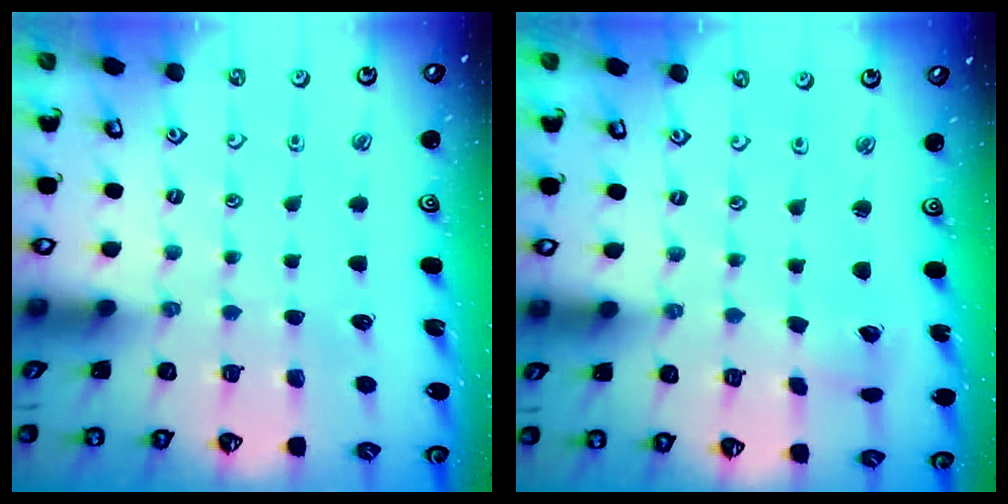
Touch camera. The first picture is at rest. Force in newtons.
{"total": 2.9, "press": 2.9, "slide": 0.1}